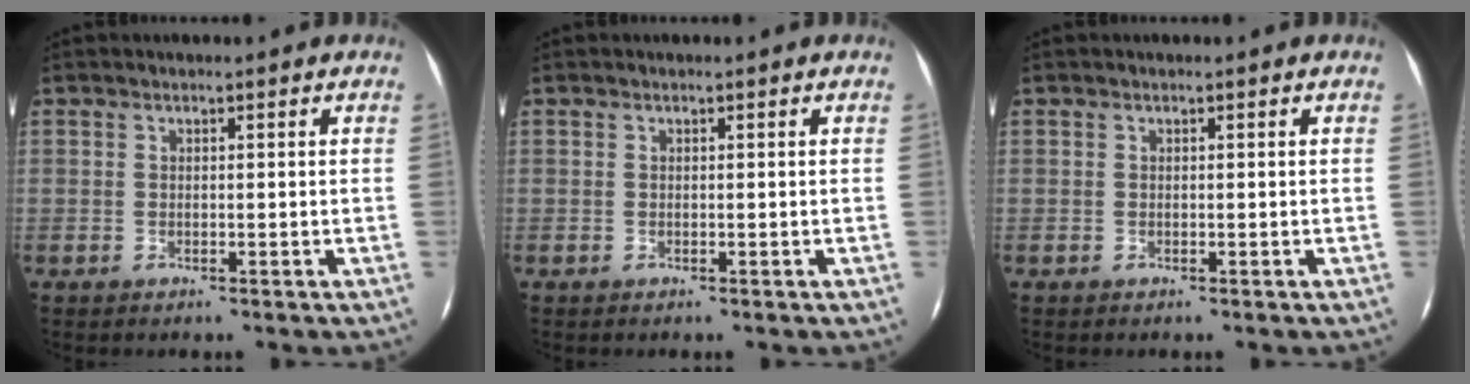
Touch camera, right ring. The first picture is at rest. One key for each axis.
{"total": 0.0}
{"total": 0.0}